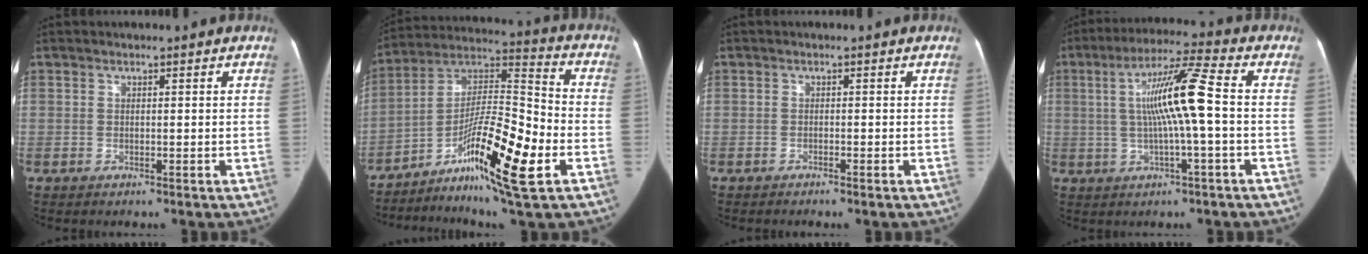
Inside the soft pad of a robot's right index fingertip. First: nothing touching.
{"total": 19.1, "force": [-7.4, 2.3, 17.5], "torque": [-0.323, -0.002, -0.120]}
{"total": 0.9, "force": [-0.8, -0.1, 0.5], "torque": [-0.010, -0.001, -0.011]}
{"total": 10.8, "force": [0.2, -0.4, 10.8], "torque": [-0.198, 0.013, 0.001]}